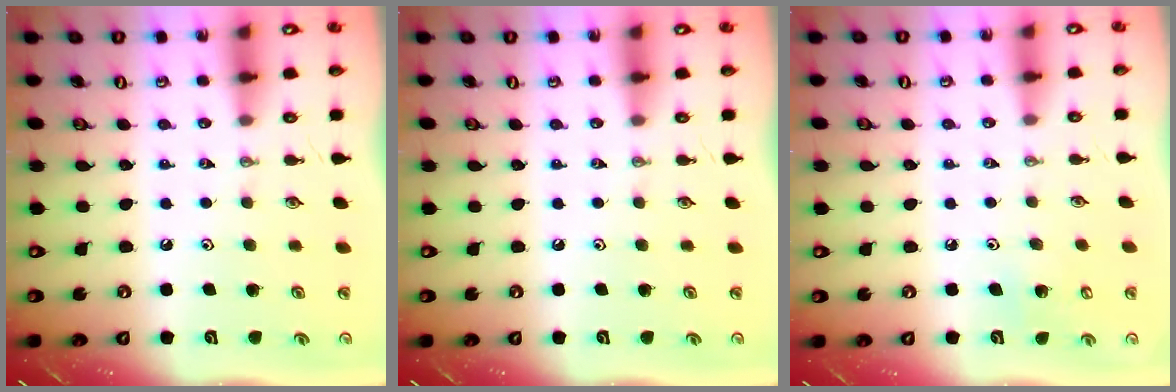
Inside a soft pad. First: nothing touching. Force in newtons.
{"total": 0.0}
{"total": 4.8, "press": 4.8, "slide": 0.4}